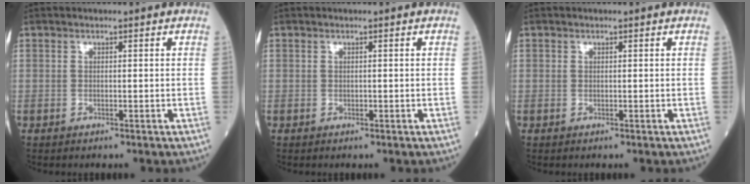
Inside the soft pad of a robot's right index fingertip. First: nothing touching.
{"total": 0.0}
{"total": 0.0}